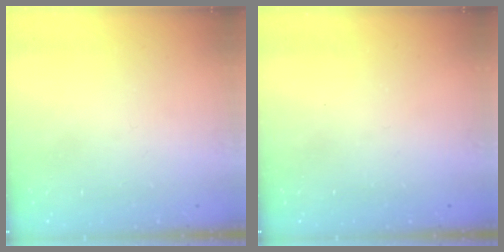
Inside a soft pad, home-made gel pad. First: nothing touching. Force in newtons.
{"total": 0.0}